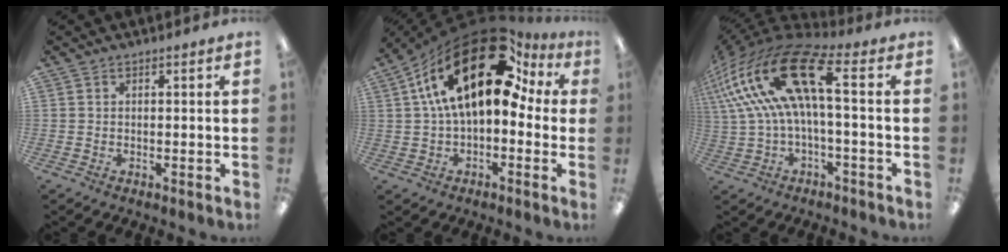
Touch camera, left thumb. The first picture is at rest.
{"total": 23.3, "force": [10.0, 11.4, 17.7], "torque": [-0.312, -0.042, 0.168]}
{"total": 22.5, "force": [3.4, 9.0, 20.3], "torque": [-0.415, 0.000, 0.058]}